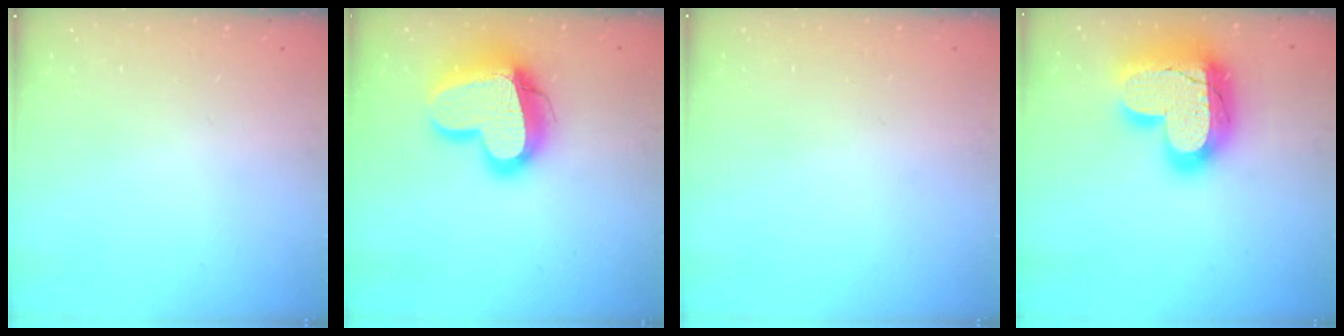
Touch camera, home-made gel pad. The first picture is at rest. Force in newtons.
{"total": 19.4, "press": 19.3, "slide": 1.7}
{"total": 0.6, "press": 0.6, "slide": 0.2}
{"total": 27.3, "press": 27.2, "slide": 2.0}